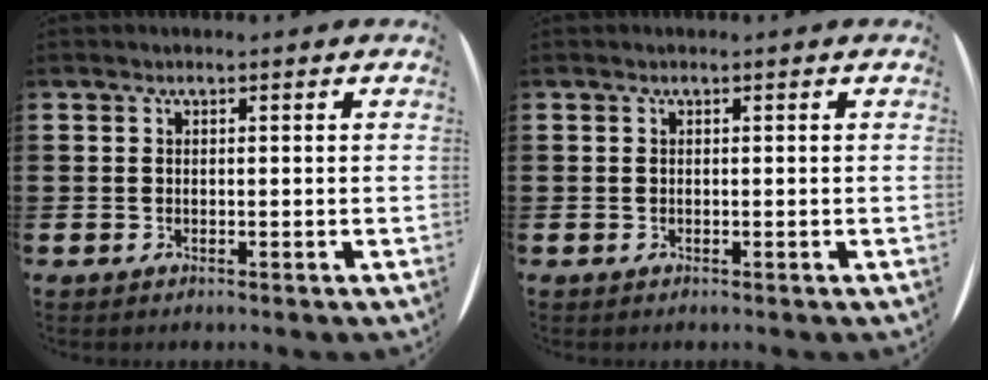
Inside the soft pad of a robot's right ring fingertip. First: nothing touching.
{"total": 0.0}